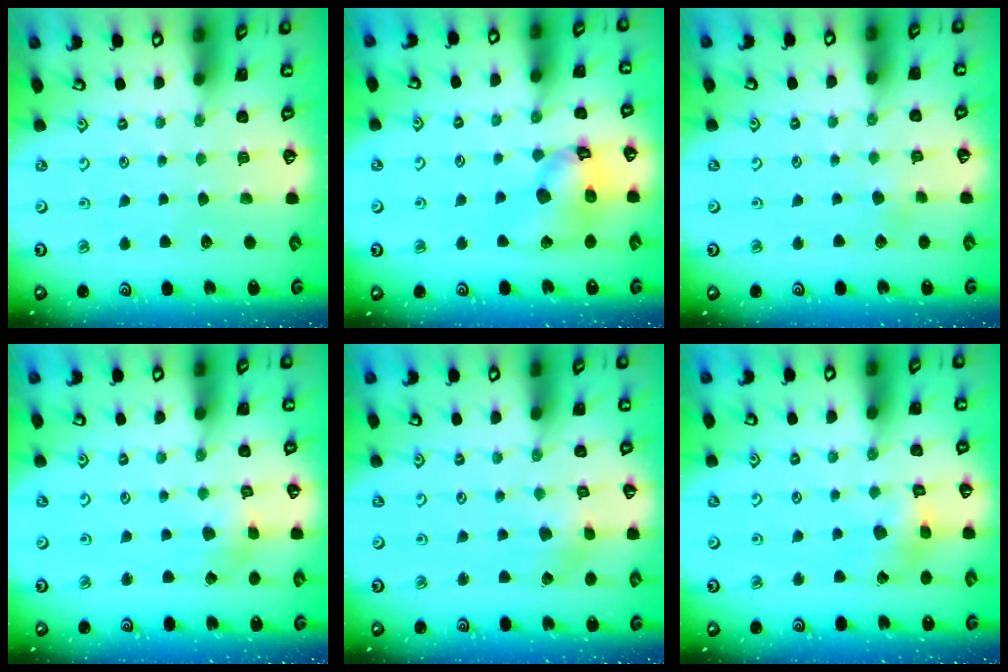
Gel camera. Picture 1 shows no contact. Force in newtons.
{"total": 15.1, "press": 15.0, "slide": 1.9}
{"total": 1.8, "press": 1.7, "slide": 0.4}
{"total": 2.6, "press": 2.5, "slide": 0.3}
{"total": 2.3, "press": 2.3, "slide": 0.3}
{"total": 7.0, "press": 7.0, "slide": 0.7}